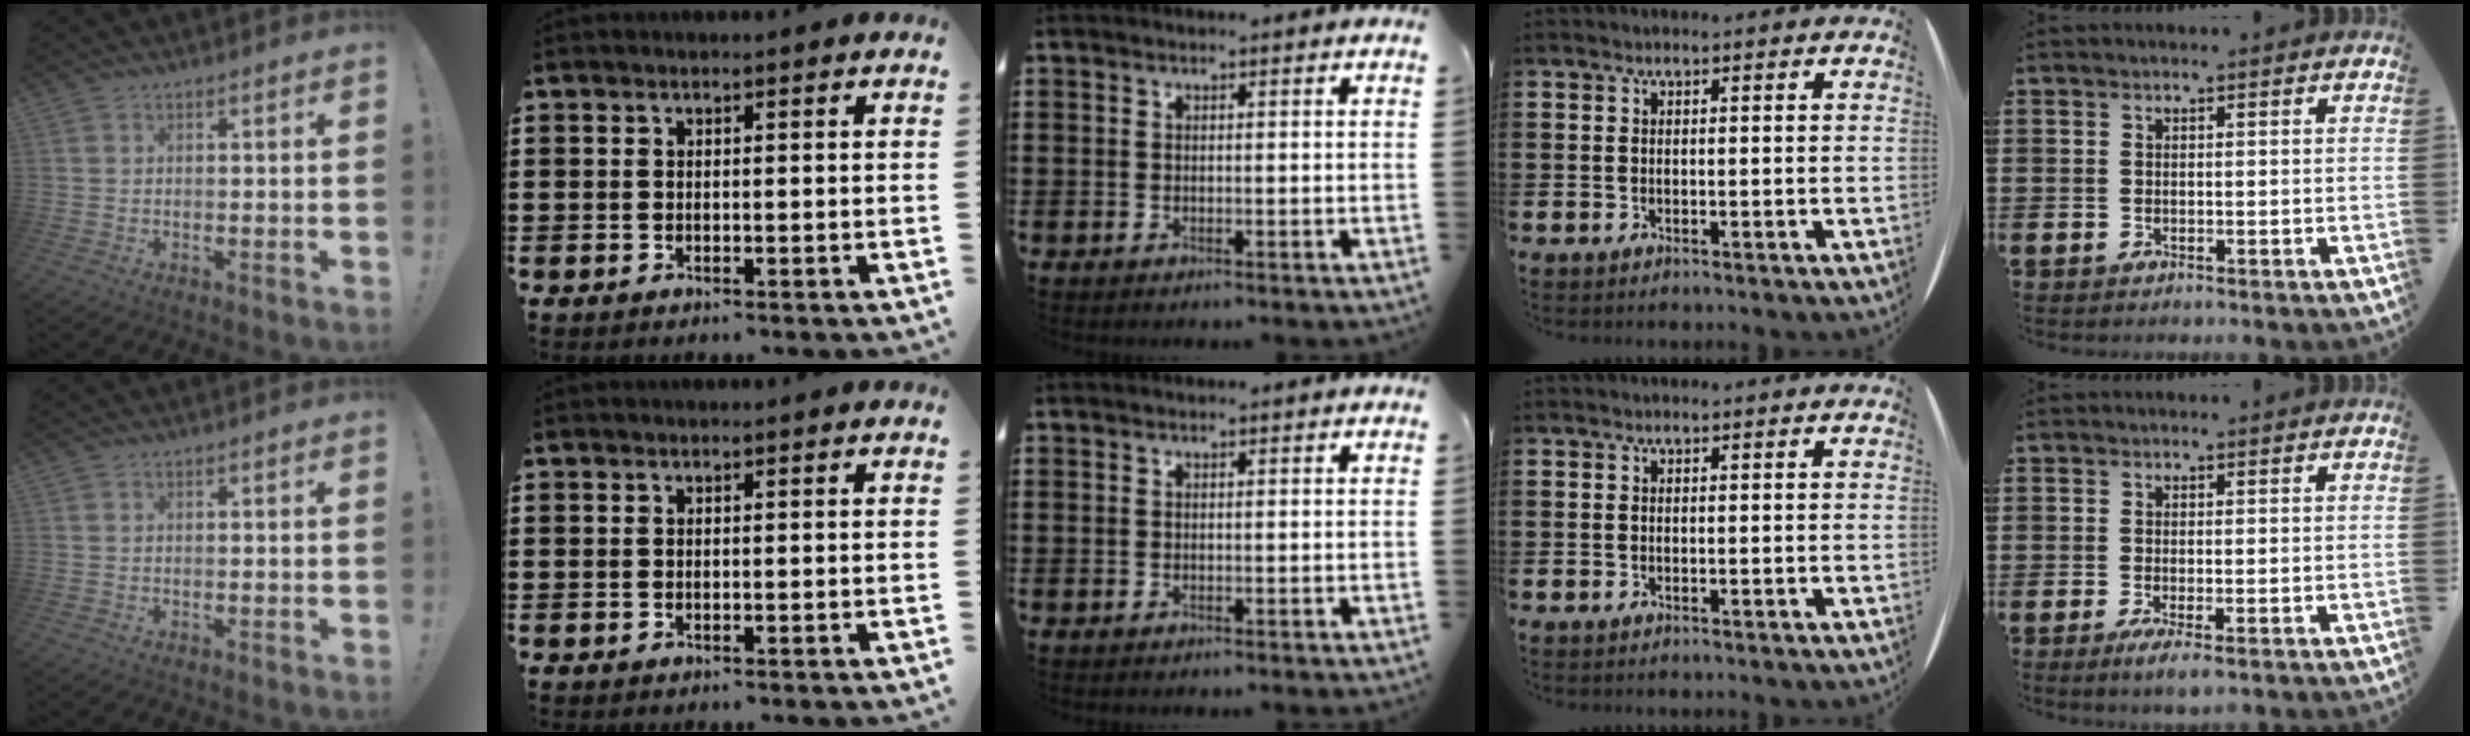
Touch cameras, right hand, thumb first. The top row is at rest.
{"little": {"total": 1.8, "force": [-0.5, 0.2, 1.7], "torque": [-0.031, -0.003, -0.009]}}